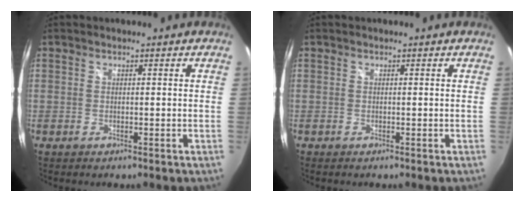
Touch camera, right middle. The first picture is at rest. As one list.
[{"total": 0.0}]